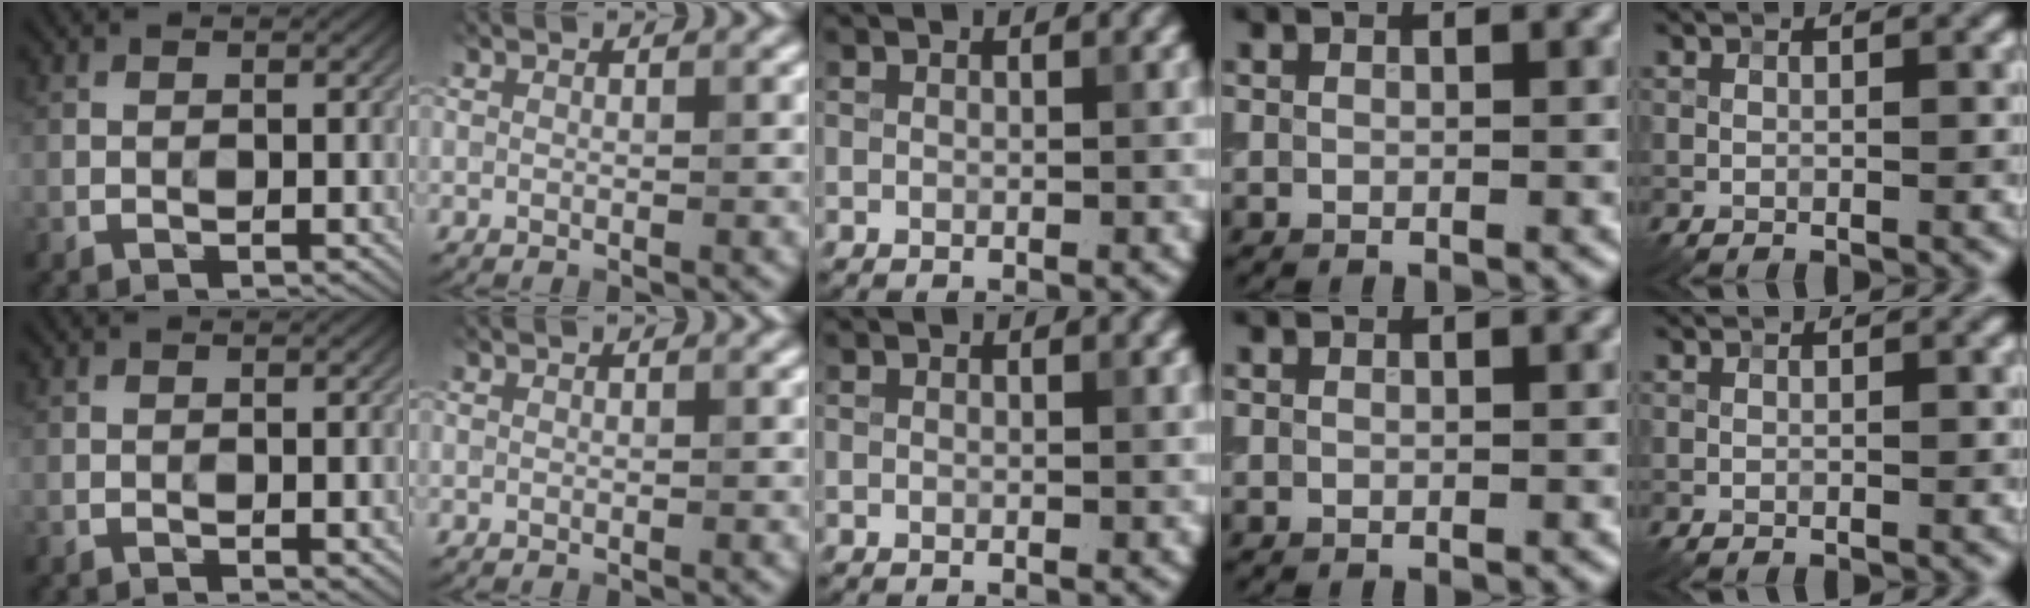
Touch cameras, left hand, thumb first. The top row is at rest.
{"thumb": {"total": 1.3, "force": [-0.6, 0.3, 1.1], "torque": [-0.017, -0.001, -0.007]}}